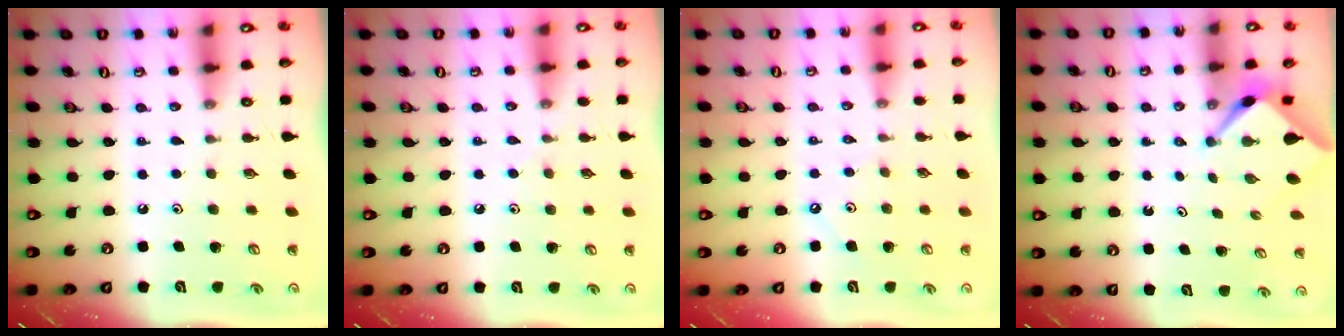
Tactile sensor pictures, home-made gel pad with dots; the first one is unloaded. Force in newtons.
{"total": 4.9, "press": 4.9, "slide": 0.7}
{"total": 2.8, "press": 2.7, "slide": 0.5}
{"total": 2.5, "press": 2.5, "slide": 0.2}